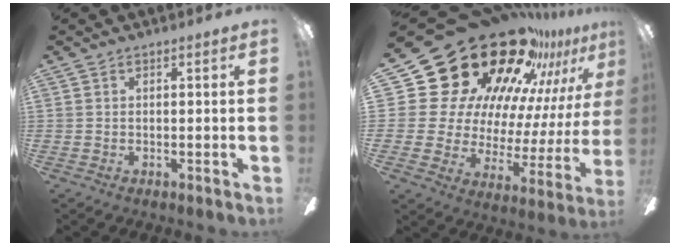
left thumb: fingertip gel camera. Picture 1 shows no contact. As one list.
[{"total": 32.6, "force": [22.3, 17.2, 16.5], "torque": [-0.226, -0.197, 0.432]}]